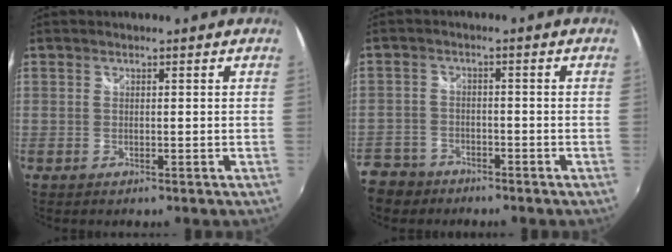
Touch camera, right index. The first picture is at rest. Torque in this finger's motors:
{"motor_torque": [0.05, -0.02, 0.04, 0.00]}